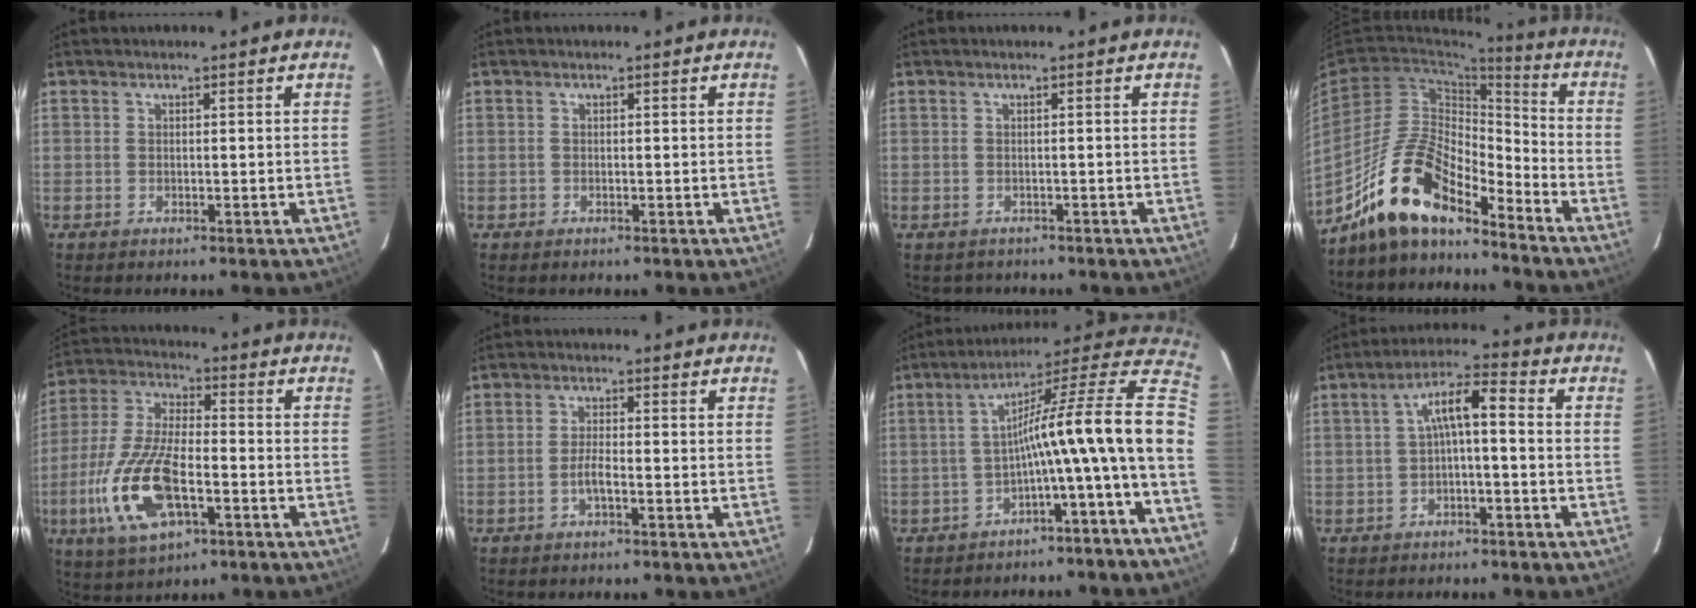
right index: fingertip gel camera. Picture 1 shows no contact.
{"total": 0.8, "force": [-0.4, 0.6, -0.1], "torque": [0.001, 0.003, -0.007]}
{"total": 1.6, "force": [-1.4, 0.8, 0.1], "torque": [-0.004, 0.003, -0.014]}
{"total": 15.6, "force": [-12.2, 4.9, 8.4], "torque": [-0.165, 0.007, -0.234]}
{"total": 16.8, "force": [-5.8, 7.0, 14.2], "torque": [-0.313, -0.011, -0.107]}
{"total": 2.4, "force": [-1.2, 0.4, 2.1], "torque": [-0.045, 0.002, -0.025]}
{"total": 15.7, "force": [-2.5, -1.0, 15.5], "torque": [-0.187, -0.002, -0.049]}
{"total": 6.1, "force": [-1.1, 1.6, 5.8], "torque": [-0.114, 0.022, -0.017]}